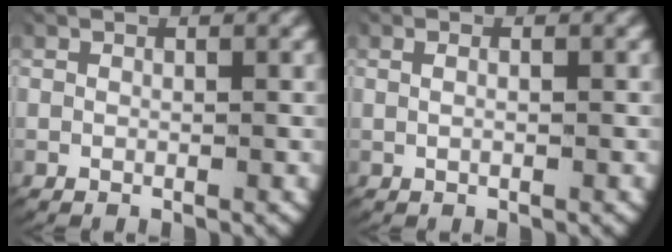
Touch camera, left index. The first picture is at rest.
{"total": 0.6, "force": [0.0, -0.1, 0.6], "torque": [-0.017, -0.003, 0.001]}